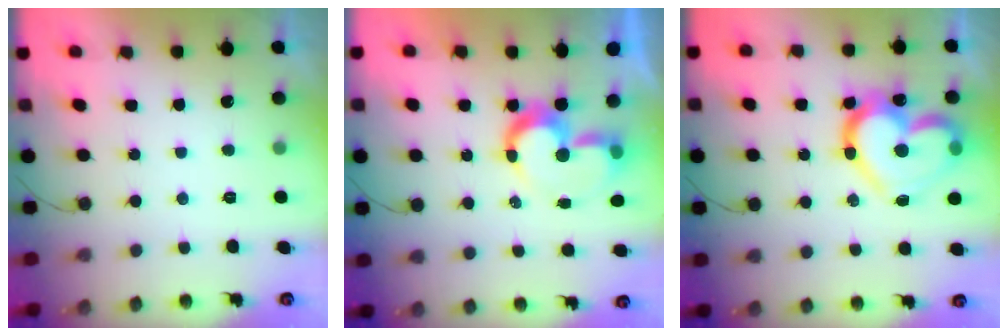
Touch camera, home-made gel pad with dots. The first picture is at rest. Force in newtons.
{"total": 9.7, "press": 9.6, "slide": 1.5}
{"total": 21.2, "press": 21.1, "slide": 1.5}